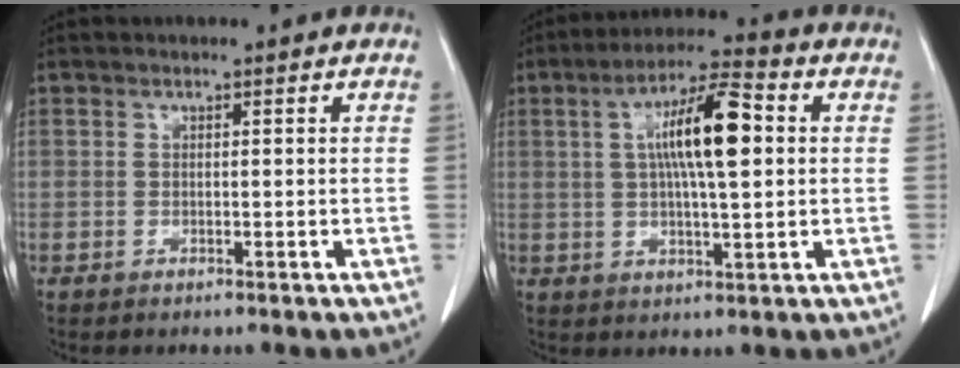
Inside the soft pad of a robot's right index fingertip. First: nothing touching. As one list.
[{"total": 11.5, "force": [2.1, 2.2, 11.1], "torque": [-0.196, 0.020, 0.031]}]